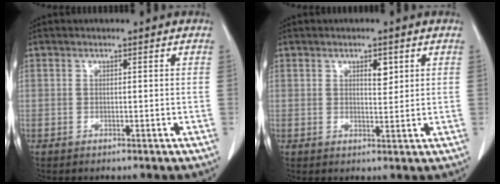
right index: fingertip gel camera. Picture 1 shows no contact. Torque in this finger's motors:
{"motor_torque": [0.18, 0.18, 0.03, 0.03]}